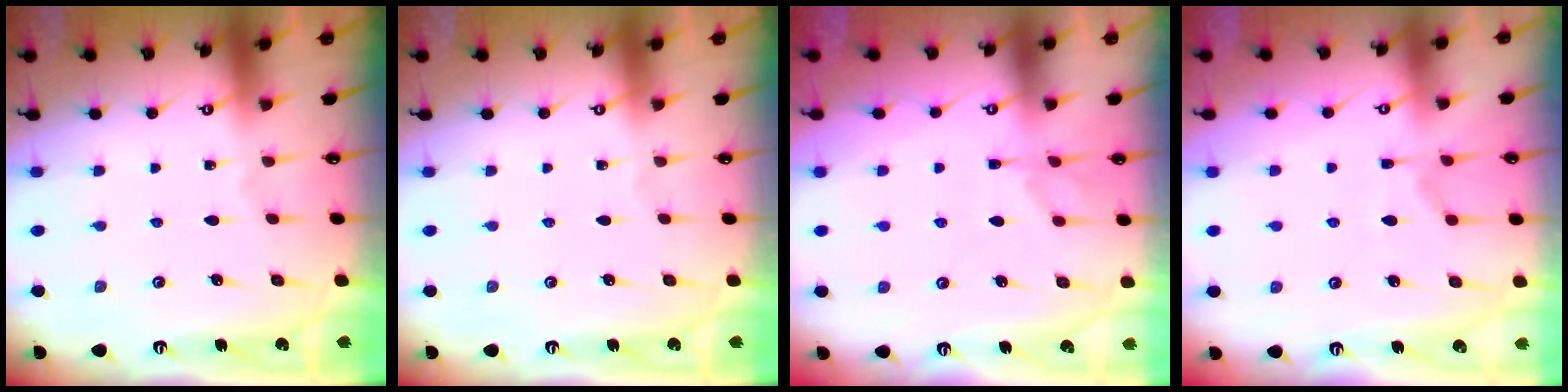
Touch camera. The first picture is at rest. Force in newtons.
{"total": 0.0}
{"total": 1.1, "press": 0.3, "slide": 1.1}
{"total": 1.9, "press": 1.4, "slide": 1.3}